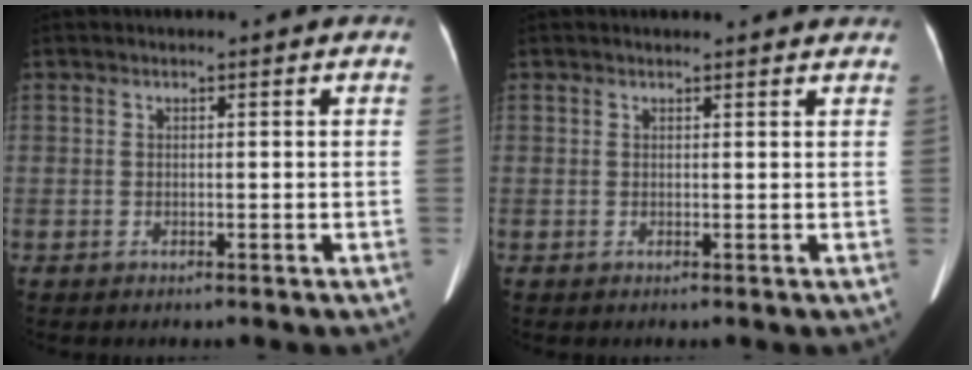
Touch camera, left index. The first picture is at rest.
{"total": 4.7, "force": [4.4, 0.7, 1.2], "torque": [-0.014, 0.013, 0.041]}